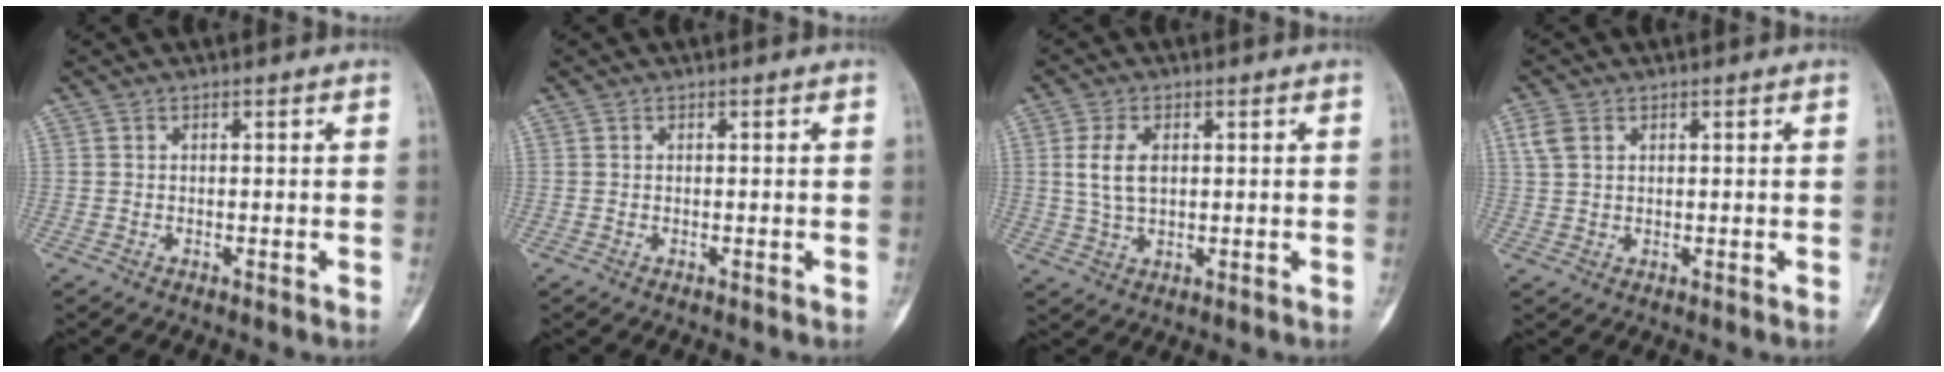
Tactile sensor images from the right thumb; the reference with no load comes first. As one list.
[{"total": 0.0}, {"total": 5.9, "force": [1.1, 3.4, 4.7], "torque": [-0.091, -0.001, 0.023]}, {"total": 3.5, "force": [1.4, 2.4, 2.1], "torque": [-0.050, 0.004, 0.034]}]